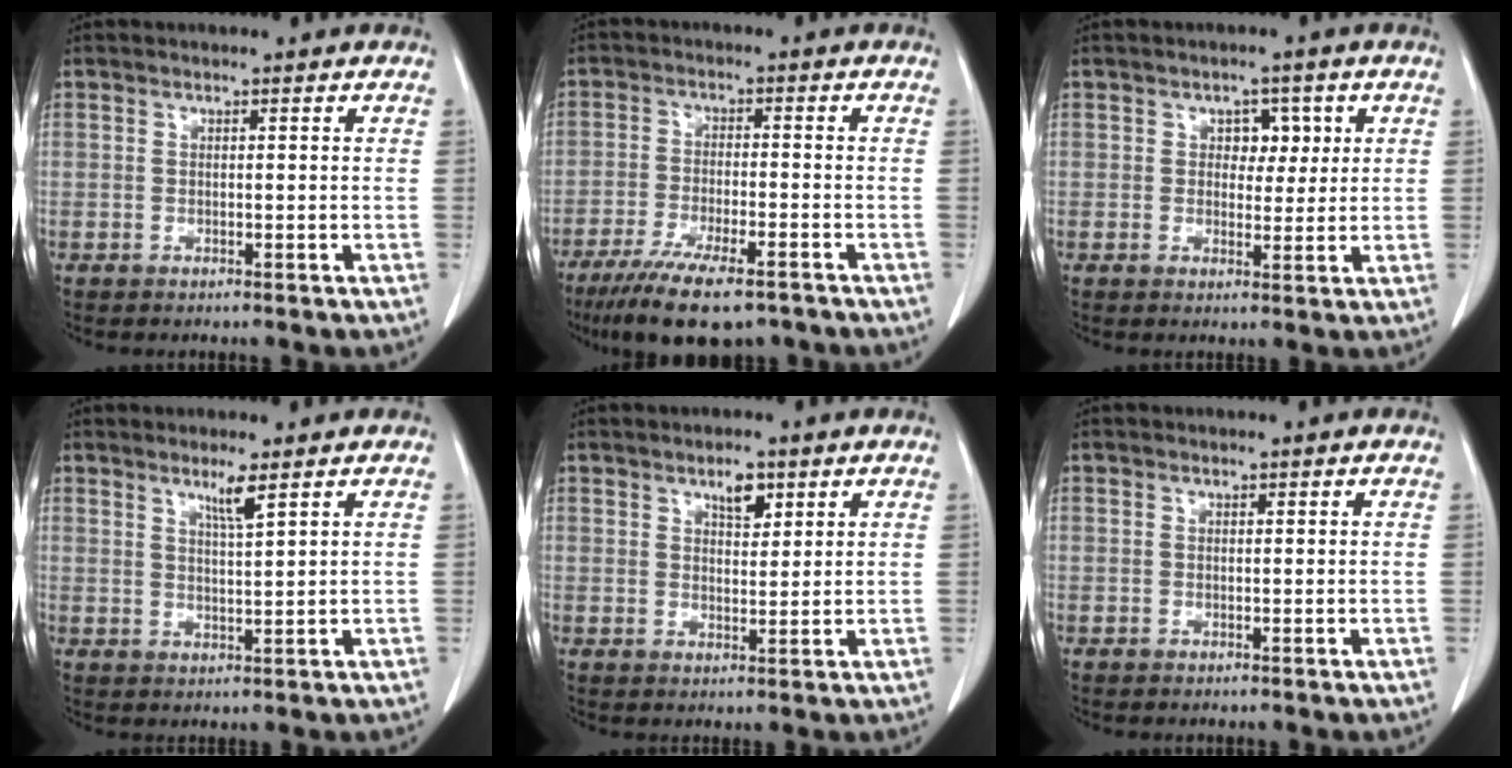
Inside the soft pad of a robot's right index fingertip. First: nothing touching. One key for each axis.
{"total": 12.2, "fx": -8.9, "fy": 2.8, "fz": 7.8, "tx": -0.128, "ty": -0.025, "tz": -0.143}
{"total": 3.7, "fx": 1.1, "fy": 2.6, "fz": 2.4, "tx": -0.024, "ty": 0.008, "tz": 0.016}
{"total": 3.1, "fx": 1.9, "fy": -0.7, "fz": 2.3, "tx": -0.045, "ty": -0.009, "tz": 0.038}
{"total": 3.4, "fx": 2.1, "fy": 1.4, "fz": 2.3, "tx": -0.037, "ty": -0.001, "tz": 0.036}
{"total": 0.0}